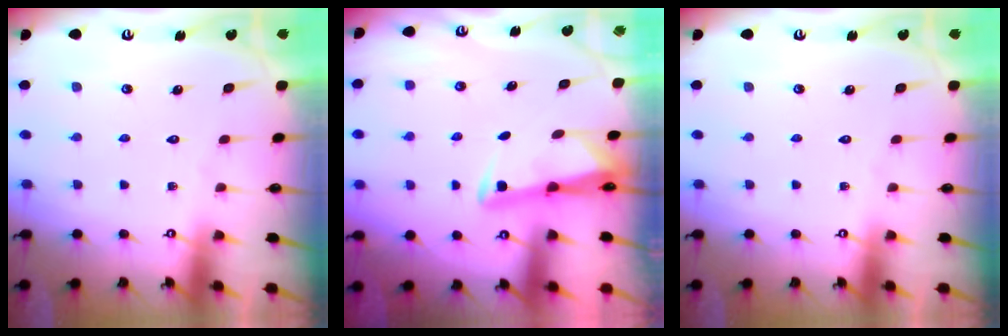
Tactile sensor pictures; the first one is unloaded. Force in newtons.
{"total": 2.9, "press": 2.9, "slide": 0.1}
{"total": 0.0}